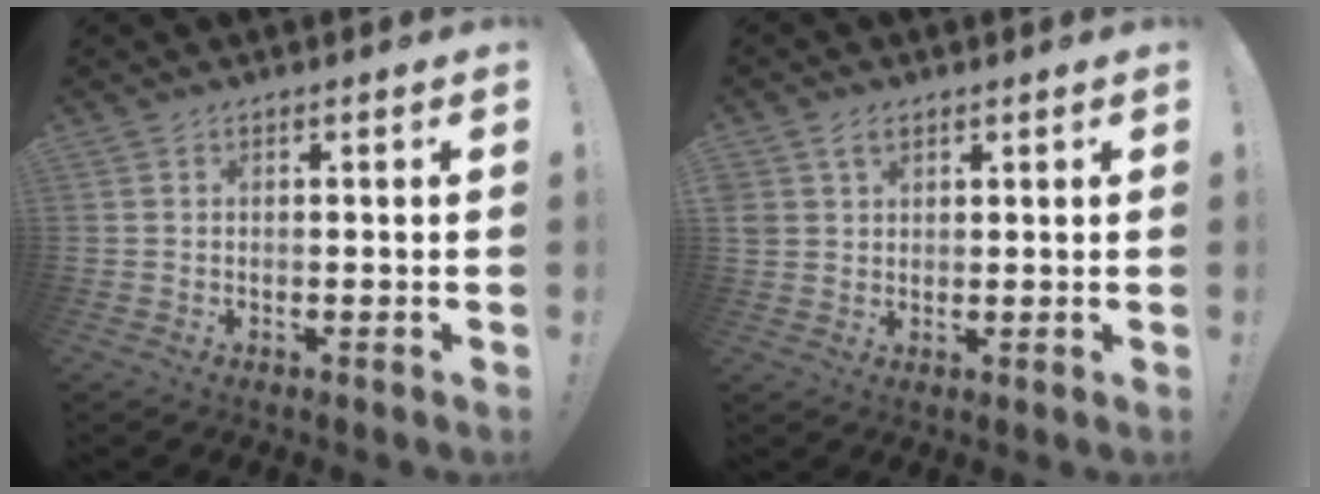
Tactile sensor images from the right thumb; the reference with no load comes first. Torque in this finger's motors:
{"motor_torque": [-0.37, 0.84, 0.17, 0.71, 0.19]}